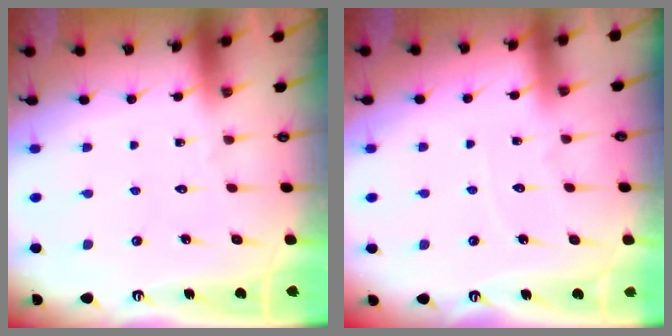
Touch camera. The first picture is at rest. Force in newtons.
{"total": 2.6, "press": 2.6, "slide": 0.4}